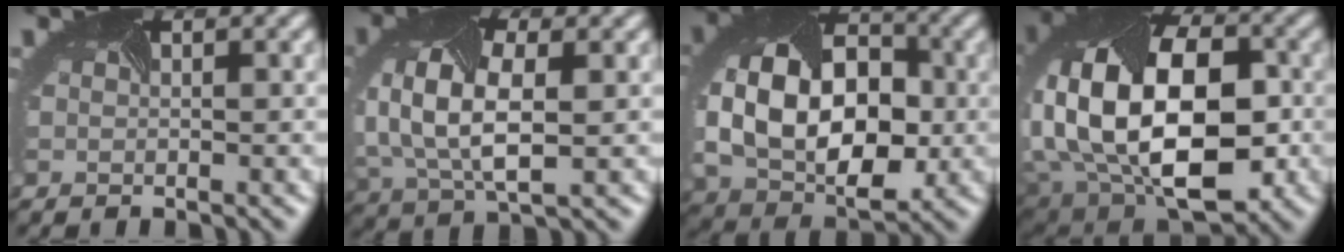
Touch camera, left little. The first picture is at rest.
{"total": 8.3, "force": [0.1, 4.8, 6.7], "torque": [-0.159, -0.011, 0.008]}
{"total": 12.8, "force": [-0.7, 8.7, 9.4], "torque": [-0.182, -0.012, -0.007]}
{"total": 18.8, "force": [-1.1, 12.5, 14.1], "torque": [-0.253, -0.033, 0.008]}